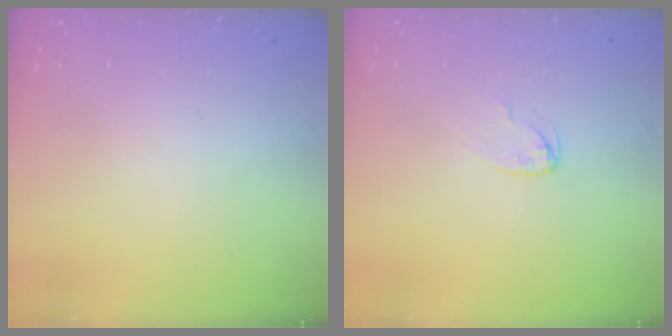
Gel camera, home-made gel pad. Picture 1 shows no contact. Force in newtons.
{"total": 2.6, "press": 2.6, "slide": 0.3}